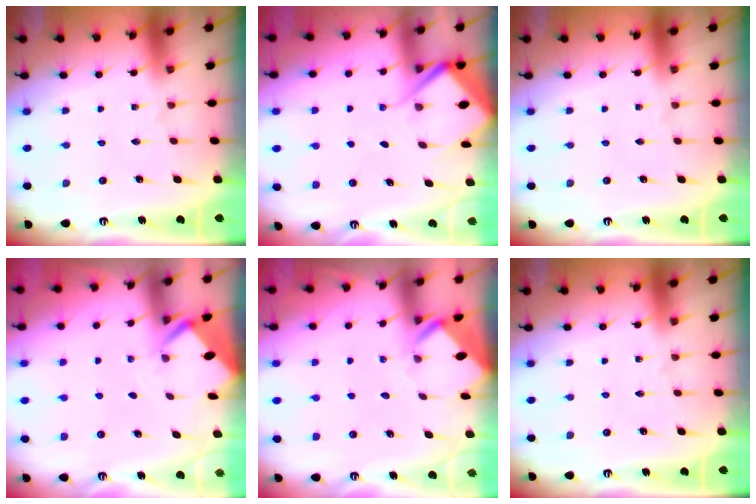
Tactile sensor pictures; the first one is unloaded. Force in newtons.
{"total": 4.6, "press": 4.6, "slide": 0.5}
{"total": 0.0}
{"total": 2.5, "press": 2.5, "slide": 0.2}
{"total": 3.5, "press": 3.5, "slide": 0.1}
{"total": 0.0}